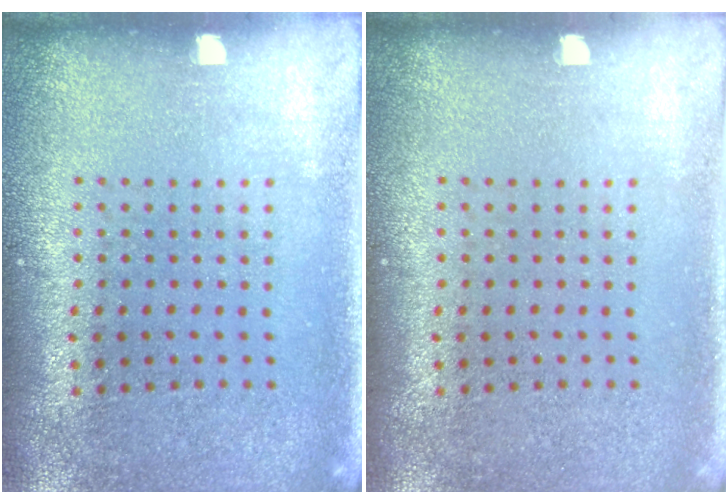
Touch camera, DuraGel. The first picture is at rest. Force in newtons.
{"total": 0.0}